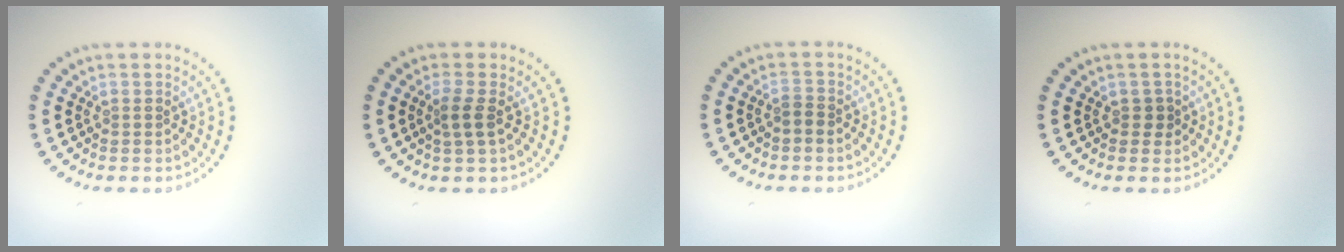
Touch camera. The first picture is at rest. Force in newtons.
{"total": 1.7, "press": 1.4, "slide": 1.0}
{"total": 1.1, "press": 0.9, "slide": 0.5}
{"total": 0.9, "press": 0.8, "slide": 0.5}